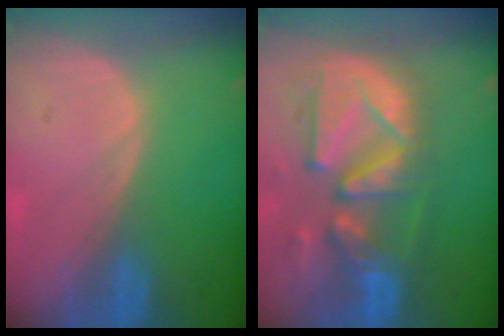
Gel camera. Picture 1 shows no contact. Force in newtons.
{"total": 13.0, "press": 11.3, "slide": 6.5}